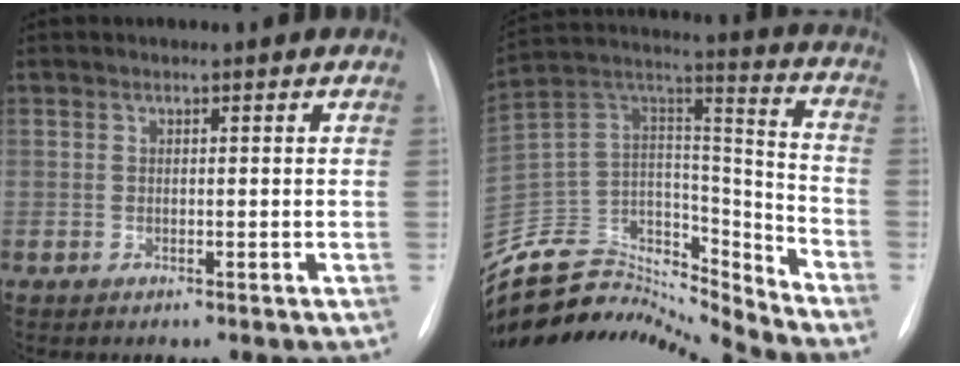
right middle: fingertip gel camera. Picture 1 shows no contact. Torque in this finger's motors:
{"motor_torque": [-0.14, -0.55, -0.02, -0.02]}